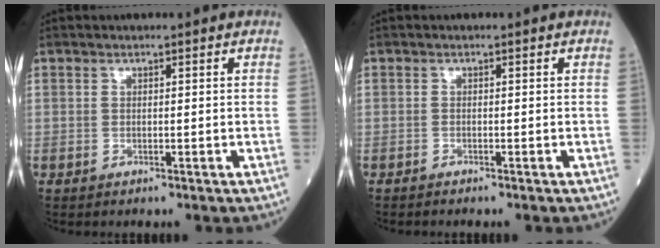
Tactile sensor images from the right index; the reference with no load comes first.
{"total": 0.7, "force": [-0.7, -0.2, 0.2], "torque": [-0.004, 0.001, -0.010]}